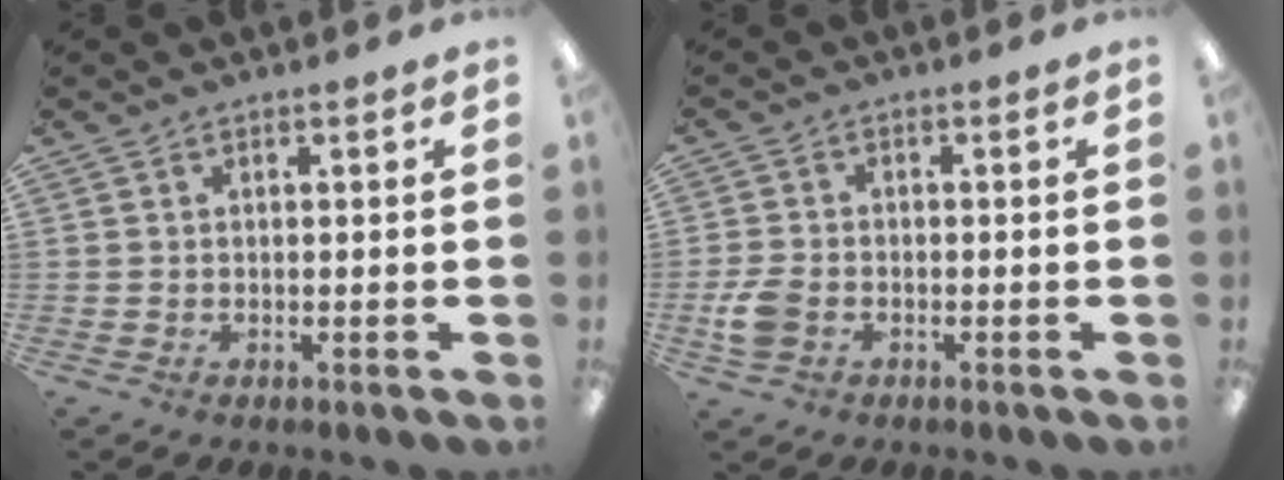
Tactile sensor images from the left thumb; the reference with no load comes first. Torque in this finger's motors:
{"motor_torque": [-0.17, 0.20, 0.04, -0.03, 0.01]}